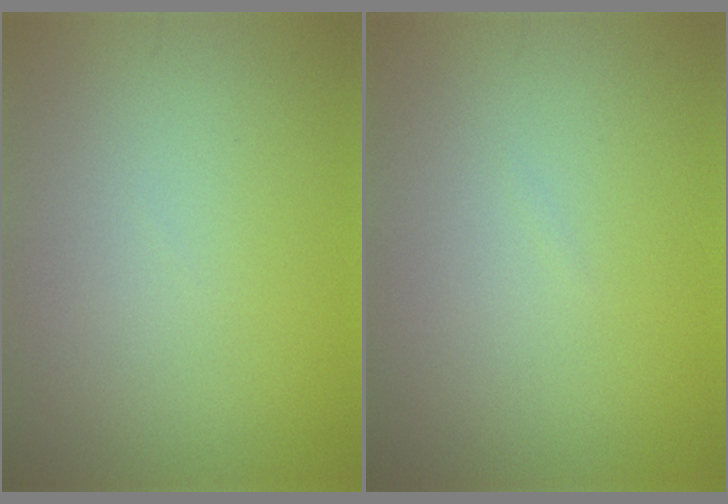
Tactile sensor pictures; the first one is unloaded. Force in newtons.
{"total": 0.0}